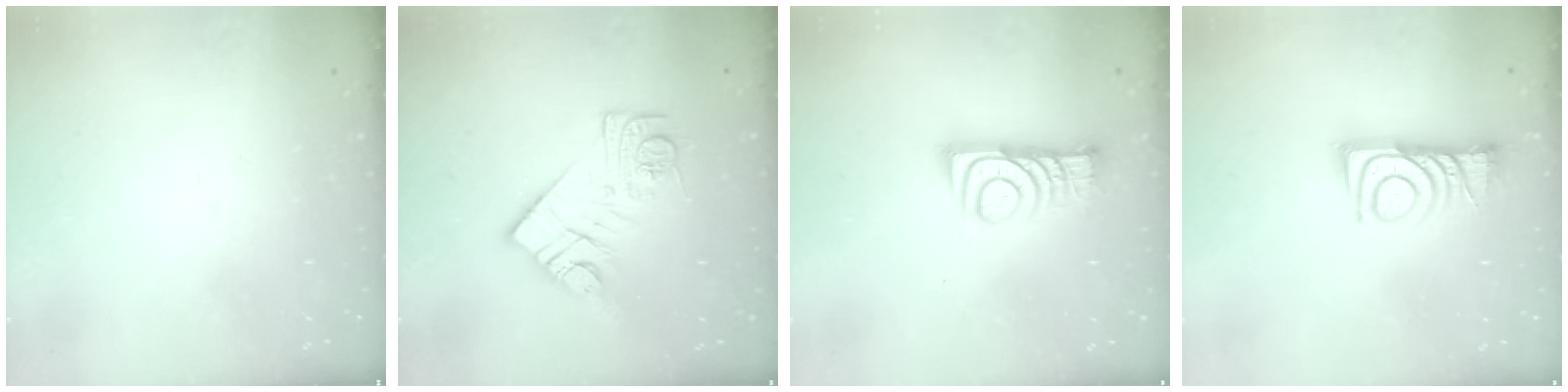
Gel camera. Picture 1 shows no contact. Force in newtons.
{"total": 12.6, "press": 12.6, "slide": 0.8}
{"total": 9.3, "press": 9.3, "slide": 0.2}
{"total": 9.9, "press": 9.9, "slide": 0.8}